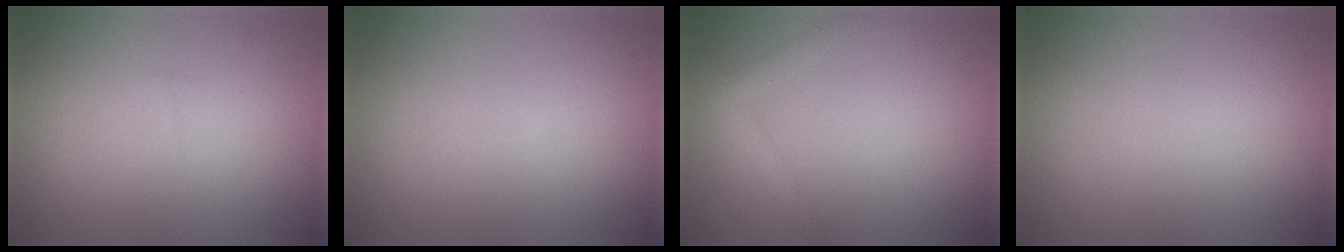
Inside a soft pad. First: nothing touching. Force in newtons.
{"total": 0.0}
{"total": 2.3, "press": 2.3, "slide": 0.2}
{"total": 0.0}